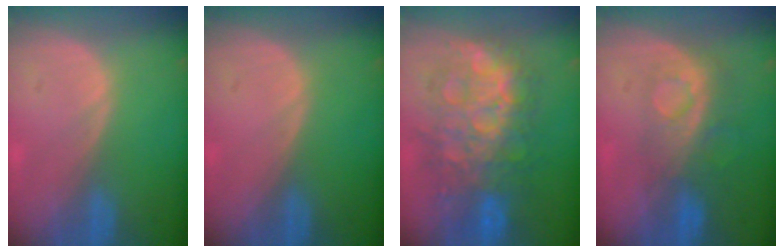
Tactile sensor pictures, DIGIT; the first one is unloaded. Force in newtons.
{"total": 0.0}
{"total": 12.4, "press": 12.4, "slide": 1.2}
{"total": 8.3, "press": 7.1, "slide": 4.3}